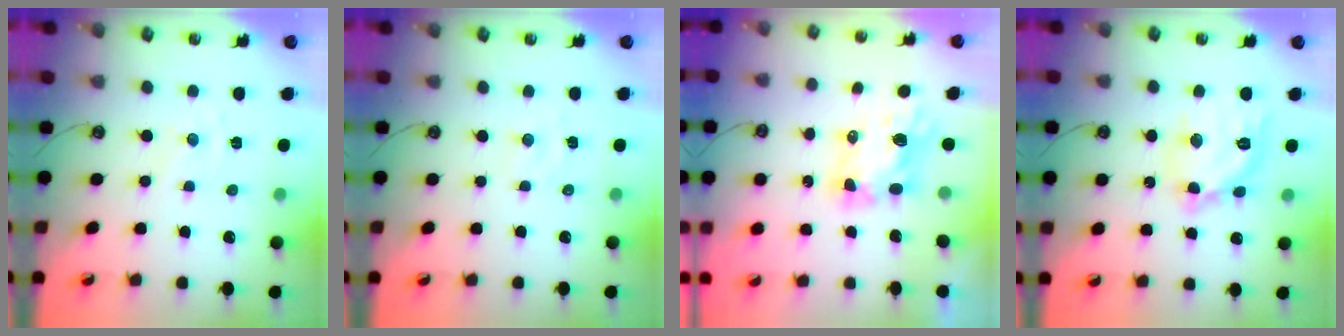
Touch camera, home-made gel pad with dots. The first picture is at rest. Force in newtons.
{"total": 2.3, "press": 2.3, "slide": 0.4}
{"total": 5.9, "press": 5.9, "slide": 0.2}
{"total": 14.9, "press": 14.8, "slide": 1.1}